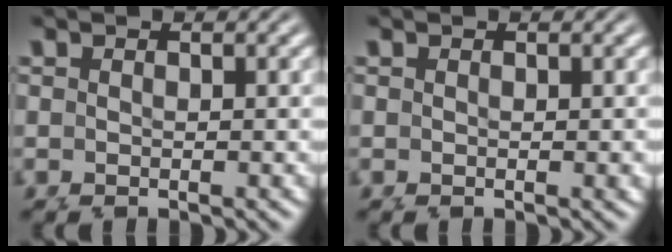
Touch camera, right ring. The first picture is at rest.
{"total": 0.0}